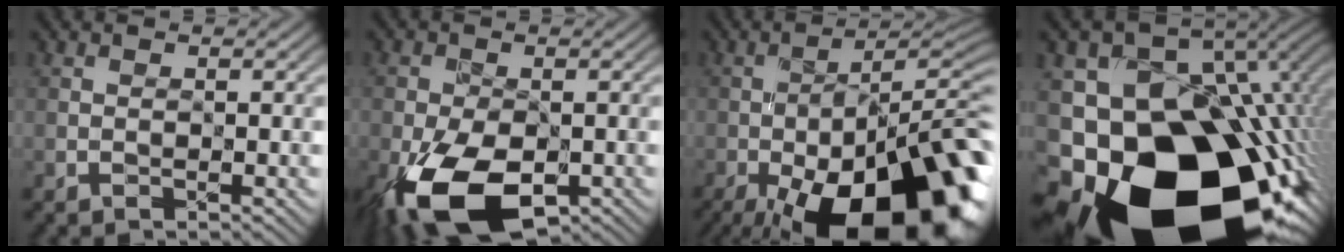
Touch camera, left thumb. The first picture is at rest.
{"total": 11.8, "force": [-5.2, 6.3, 8.5], "torque": [-0.182, -0.042, -0.092]}
{"total": 22.6, "force": [-12.5, 9.5, 16.3], "torque": [-0.207, -0.052, -0.164]}
{"total": 21.8, "force": [-8.9, 15.2, 12.8], "torque": [-0.234, -0.059, -0.100]}